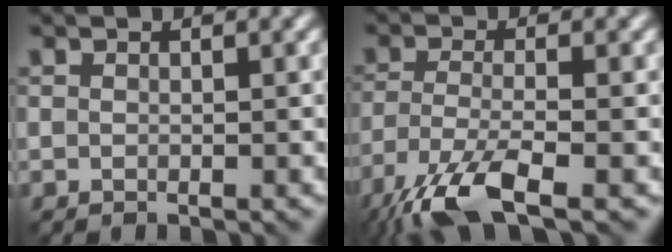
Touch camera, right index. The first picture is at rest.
{"total": 7.7, "force": [-5.2, 1.9, 5.3], "torque": [-0.123, -0.009, -0.105]}